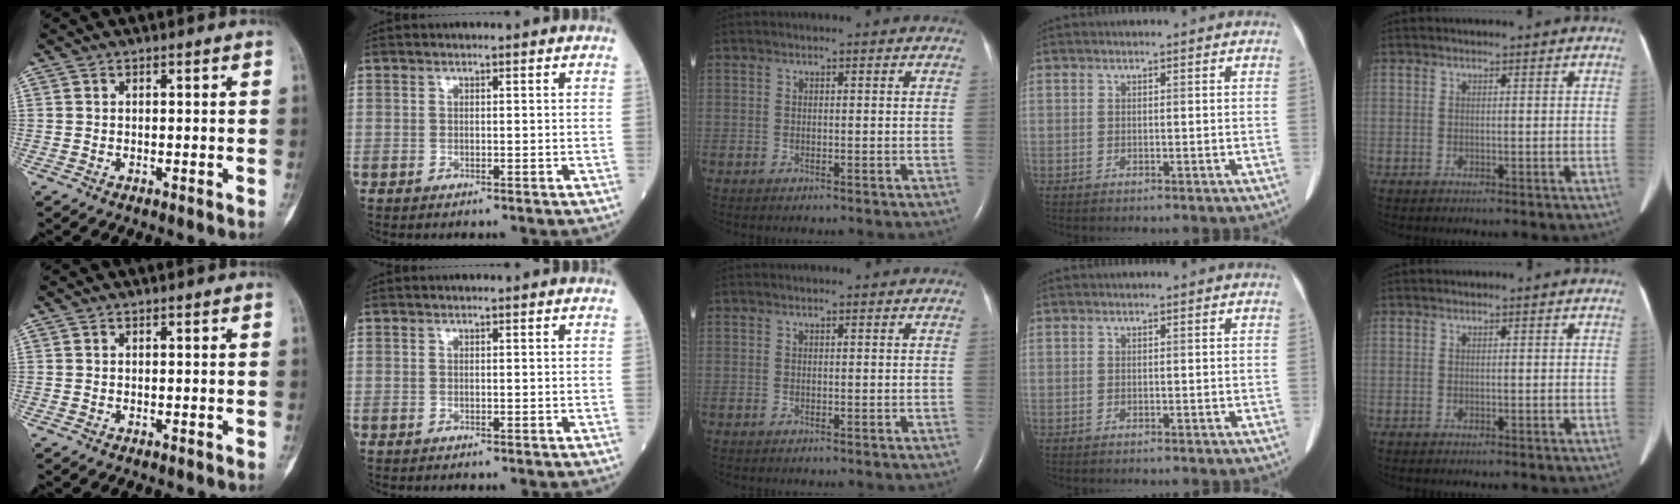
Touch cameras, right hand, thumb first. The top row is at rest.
{}